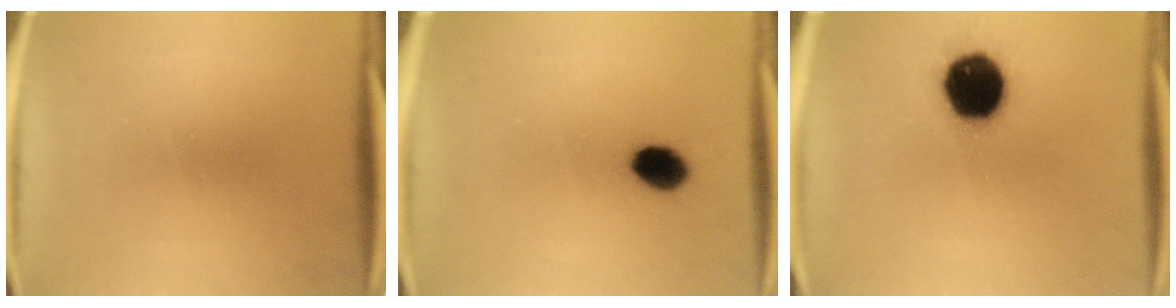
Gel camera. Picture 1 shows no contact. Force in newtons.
{"total": 6.2}
{"total": 17.1}